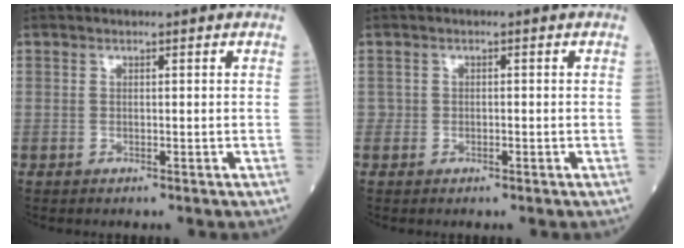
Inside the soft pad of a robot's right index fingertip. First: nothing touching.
{"total": 0.6, "force": [-0.1, 0.6, 0.2], "torque": [0.002, 0.004, -0.001]}